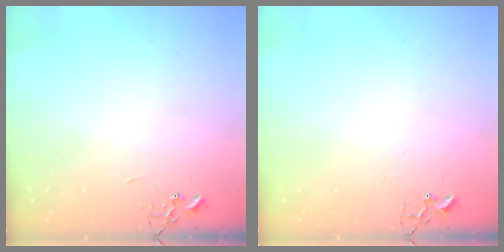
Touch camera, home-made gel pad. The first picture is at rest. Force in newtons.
{"total": 3.0, "press": 2.9, "slide": 0.4}